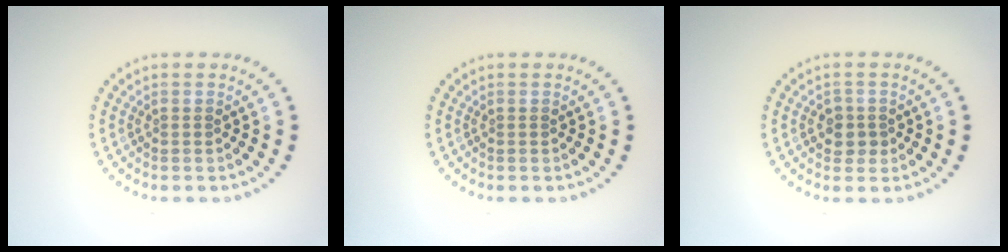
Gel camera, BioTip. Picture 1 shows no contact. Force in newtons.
{"total": 0.0}
{"total": 1.7, "press": 1.6, "slide": 0.6}